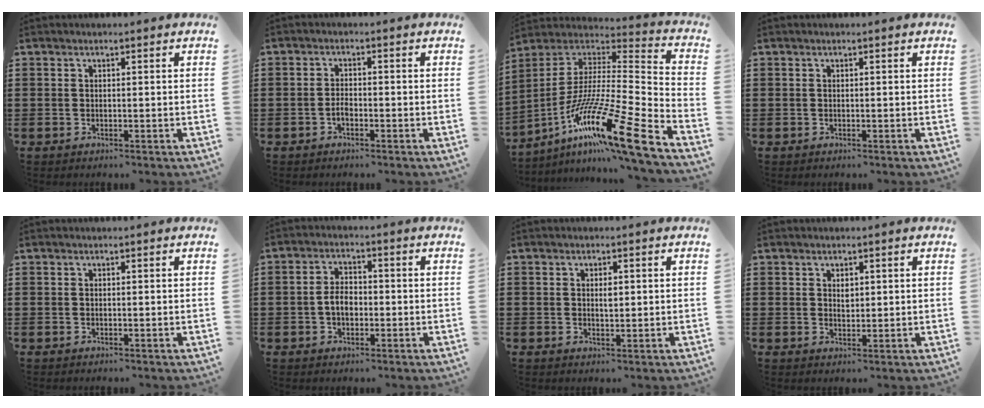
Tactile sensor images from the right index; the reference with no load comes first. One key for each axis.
{"total": 1.6, "fx": -0.9, "fy": 0.6, "fz": 1.1, "tx": -0.024, "ty": -0.001, "tz": -0.017}
{"total": 18.9, "fx": -11.7, "fy": 1.5, "fz": 14.7, "tx": -0.268, "ty": 0.011, "tz": -0.214}
{"total": 0.0}
{"total": 0.0}
{"total": 3.6, "fx": -0.8, "fy": 2.1, "fz": 2.9, "tx": -0.062, "ty": 0.003, "tz": -0.018}
{"total": 1.7, "fx": 0.3, "fy": 0.7, "fz": 1.5, "tx": -0.030, "ty": 0.003, "tz": 0.004}
{"total": 1.4, "fx": 0.7, "fy": 0.9, "fz": 0.8, "tx": -0.009, "ty": 0.002, "tz": 0.011}